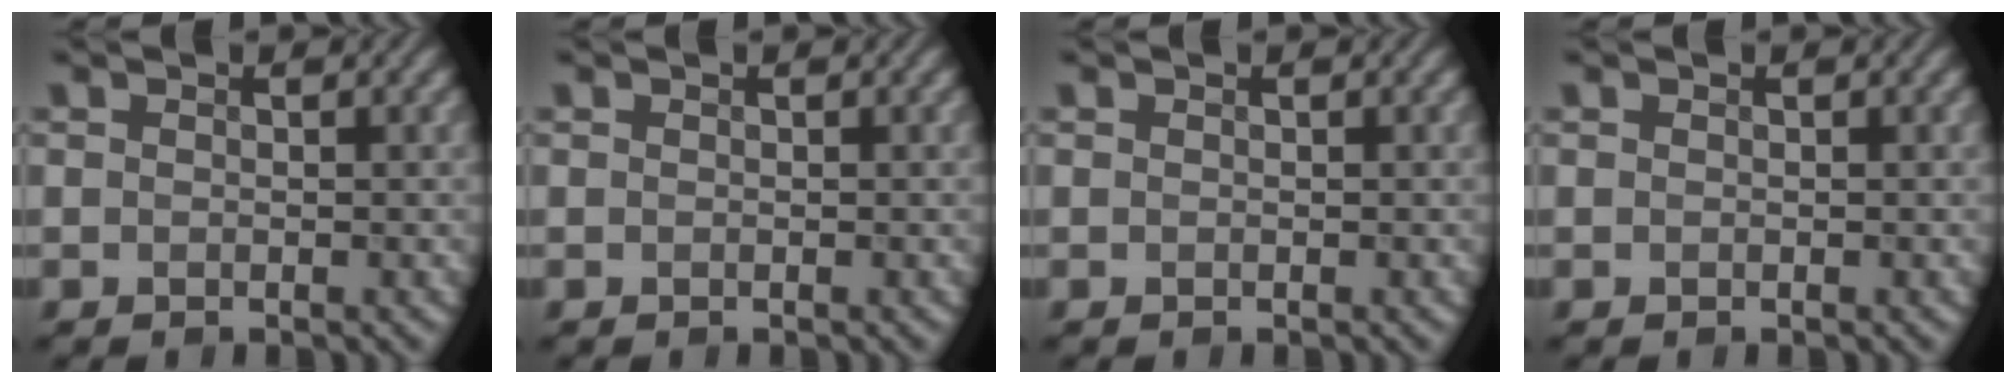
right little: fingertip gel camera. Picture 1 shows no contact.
{"total": 0.0}
{"total": 0.0}
{"total": 0.0}